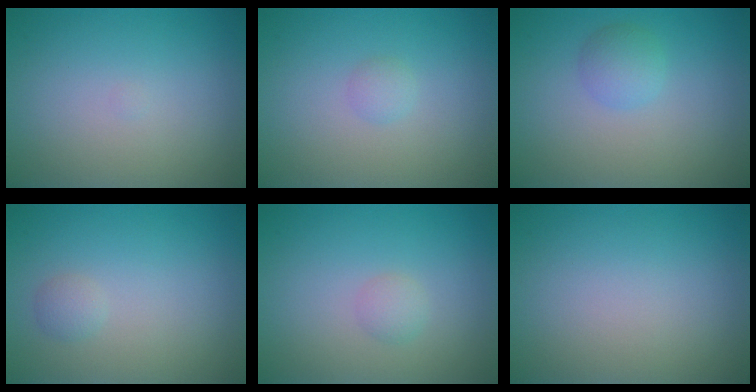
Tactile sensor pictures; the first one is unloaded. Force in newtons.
{"total": 0.8, "press": 0.8, "slide": 0.1}
{"total": 1.9, "press": 1.9, "slide": 0.1}
{"total": 0.9, "press": 0.9, "slide": 0.0}
{"total": 1.0, "press": 1.0, "slide": 0.0}
{"total": 0.0}